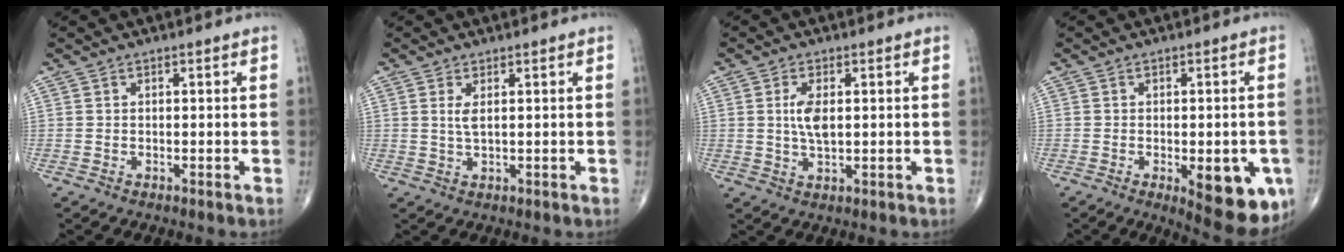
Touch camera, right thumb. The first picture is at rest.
{"total": 2.3, "force": [0.7, 0.7, 2.1], "torque": [-0.048, -0.005, 0.021]}
{"total": 4.8, "force": [0.8, 2.1, 4.3], "torque": [-0.087, -0.005, 0.017]}
{"total": 12.8, "force": [-4.1, 5.0, 11.0], "torque": [-0.114, -0.006, -0.037]}